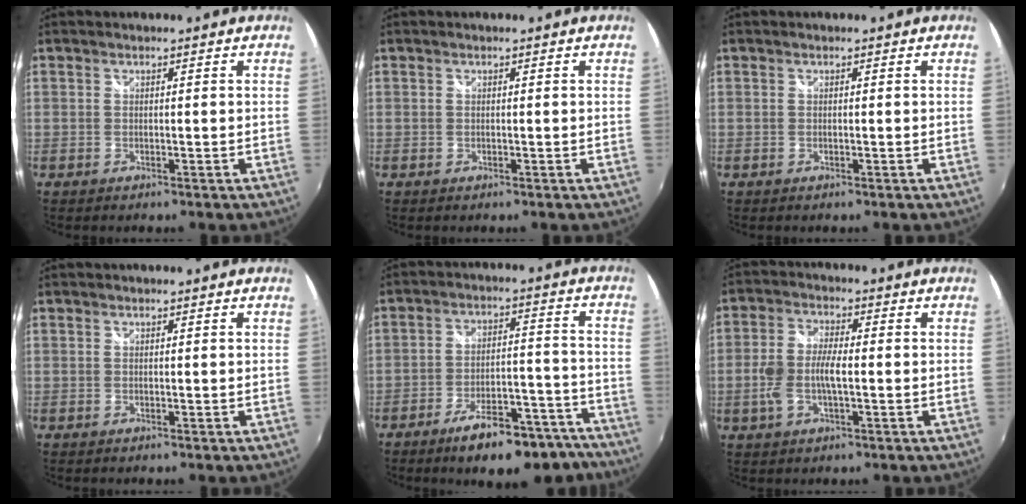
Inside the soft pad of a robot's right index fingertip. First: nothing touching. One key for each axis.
{"total": 0.0}
{"total": 0.0}
{"total": 0.0}
{"total": 16.8, "fx": -13.5, "fy": 5.5, "fz": 8.4, "tx": -0.123, "ty": 0.025, "tz": -0.176}
{"total": 7.5, "fx": -1.3, "fy": 3.4, "fz": 6.6, "tx": -0.137, "ty": 0.003, "tz": -0.025}